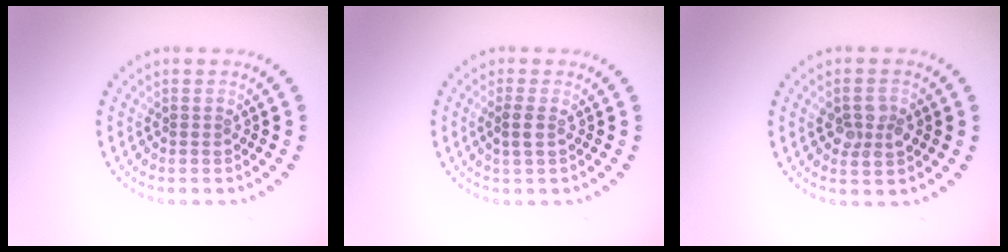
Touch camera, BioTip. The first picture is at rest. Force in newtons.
{"total": 1.3, "press": 1.1, "slide": 0.6}
{"total": 2.4, "press": 2.4, "slide": 0.2}